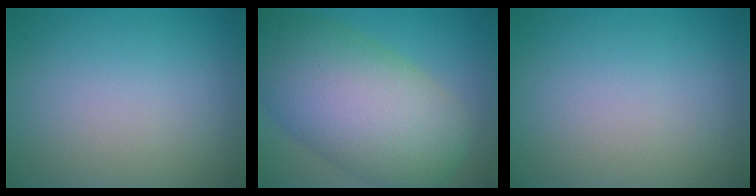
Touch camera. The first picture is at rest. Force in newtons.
{"total": 12.7, "press": 12.7, "slide": 0.5}
{"total": 0.0}